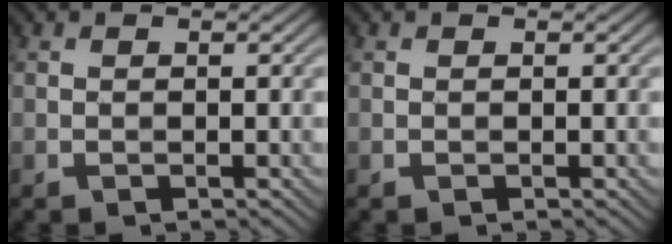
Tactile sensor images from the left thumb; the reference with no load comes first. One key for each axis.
{"total": 0.0}